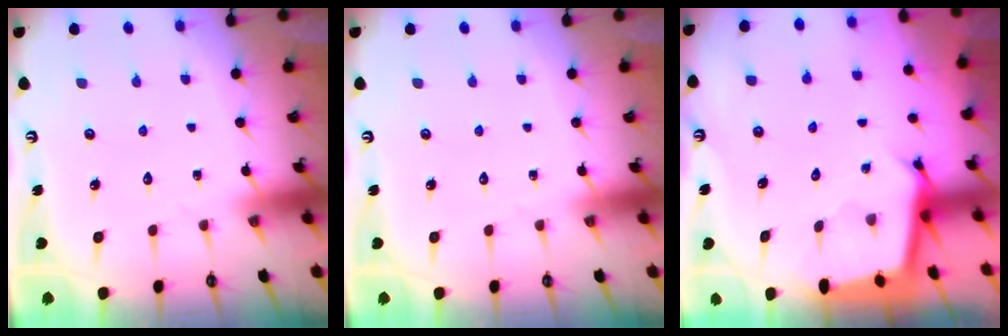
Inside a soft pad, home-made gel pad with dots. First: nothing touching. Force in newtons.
{"total": 0.0}
{"total": 2.7, "press": 2.7, "slide": 0.1}